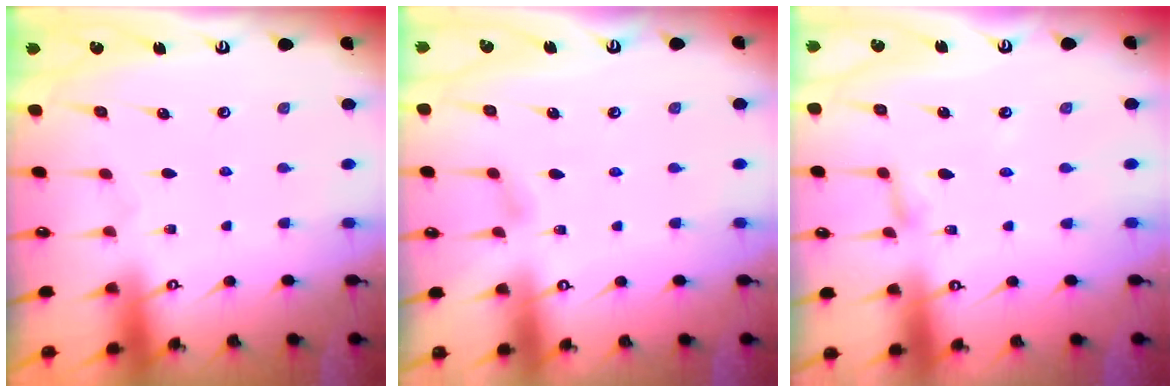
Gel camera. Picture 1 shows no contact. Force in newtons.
{"total": 6.2, "press": 6.2, "slide": 0.6}
{"total": 2.6, "press": 2.6, "slide": 0.2}